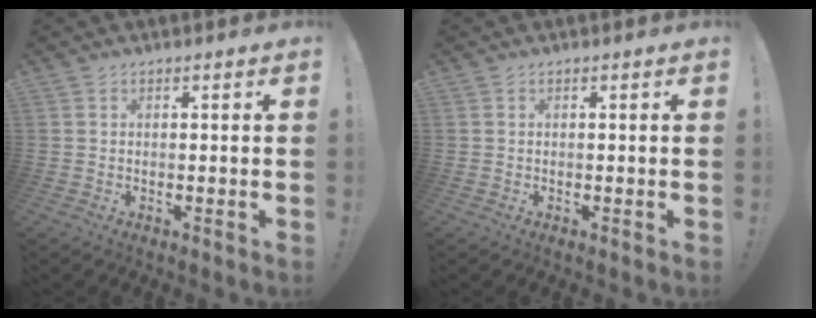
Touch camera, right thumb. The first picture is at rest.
{"total": 0.0}